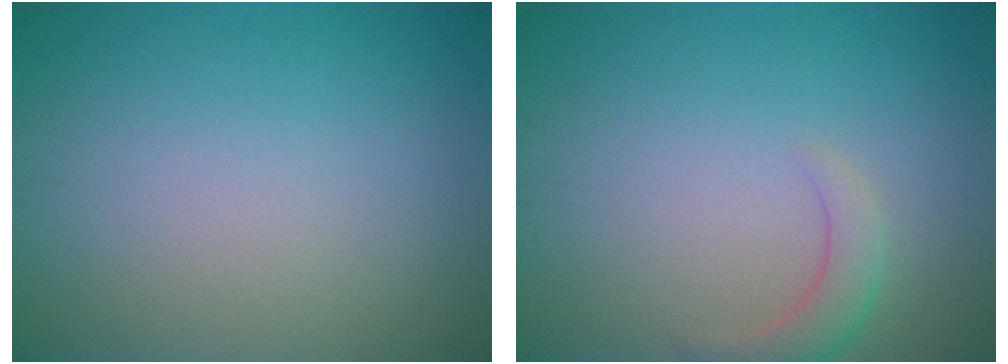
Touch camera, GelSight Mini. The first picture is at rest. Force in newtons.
{"total": 2.3, "press": 2.3, "slide": 0.3}